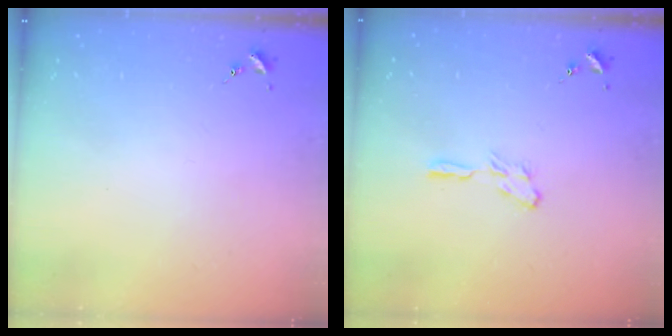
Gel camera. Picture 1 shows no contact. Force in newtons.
{"total": 4.3, "press": 4.3, "slide": 0.5}